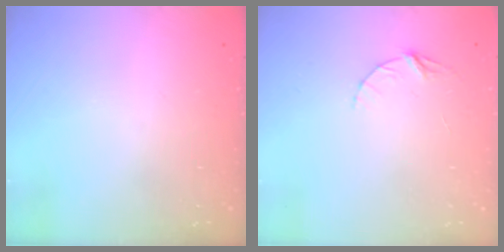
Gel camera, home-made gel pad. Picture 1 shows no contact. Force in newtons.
{"total": 3.7, "press": 3.7, "slide": 0.4}